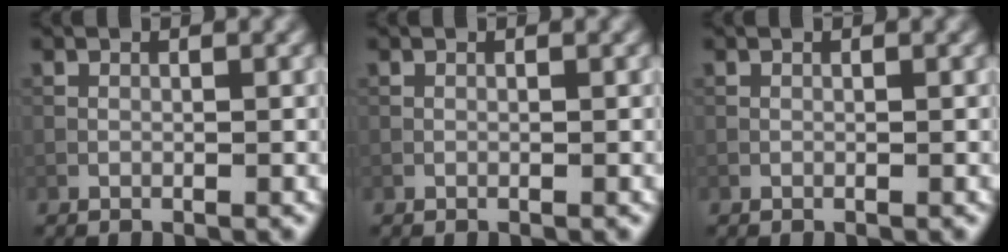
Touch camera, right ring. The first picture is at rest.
{"total": 0.0}
{"total": 0.0}